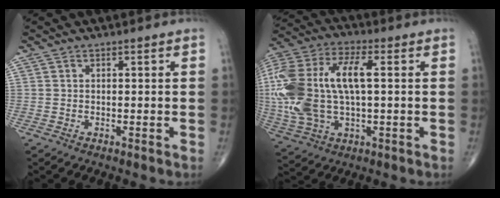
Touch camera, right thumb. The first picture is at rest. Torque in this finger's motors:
{"motor_torque": [1.83, 1.98, 2.13, 0.21, 0.34]}